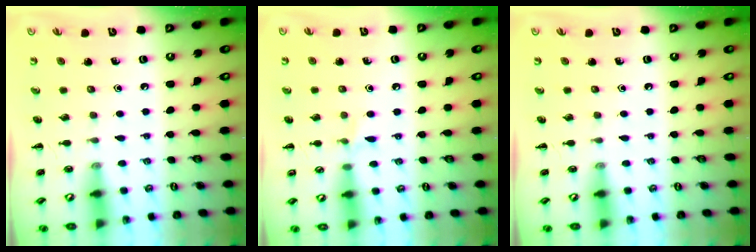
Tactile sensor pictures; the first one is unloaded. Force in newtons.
{"total": 3.7, "press": 3.5, "slide": 1.2}
{"total": 0.0}